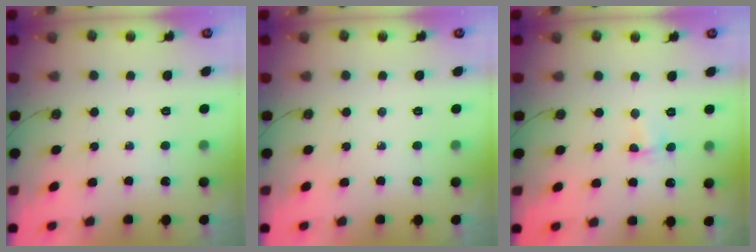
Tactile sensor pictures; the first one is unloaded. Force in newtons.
{"total": 0.0}
{"total": 1.0, "press": 1.0, "slide": 0.4}